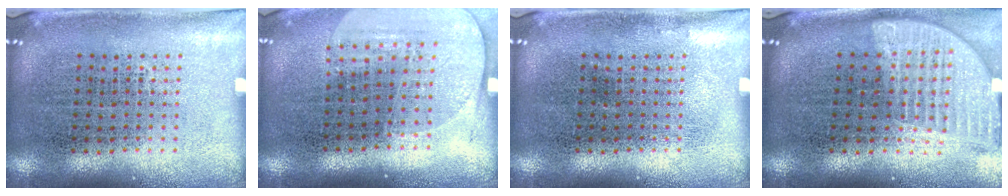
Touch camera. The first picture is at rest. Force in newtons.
{"total": 1.5, "press": 1.4, "slide": 0.6}
{"total": 0.0}
{"total": 1.8, "press": 1.5, "slide": 1.0}